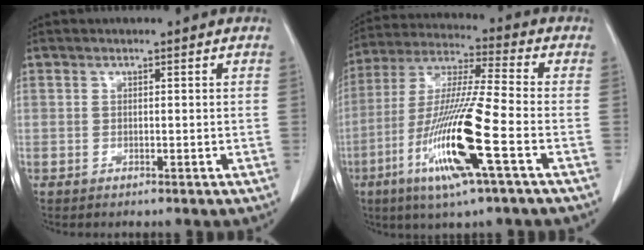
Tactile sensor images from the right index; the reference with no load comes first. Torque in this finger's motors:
{"motor_torque": [2.01, -0.13, 0.48, 0.21]}